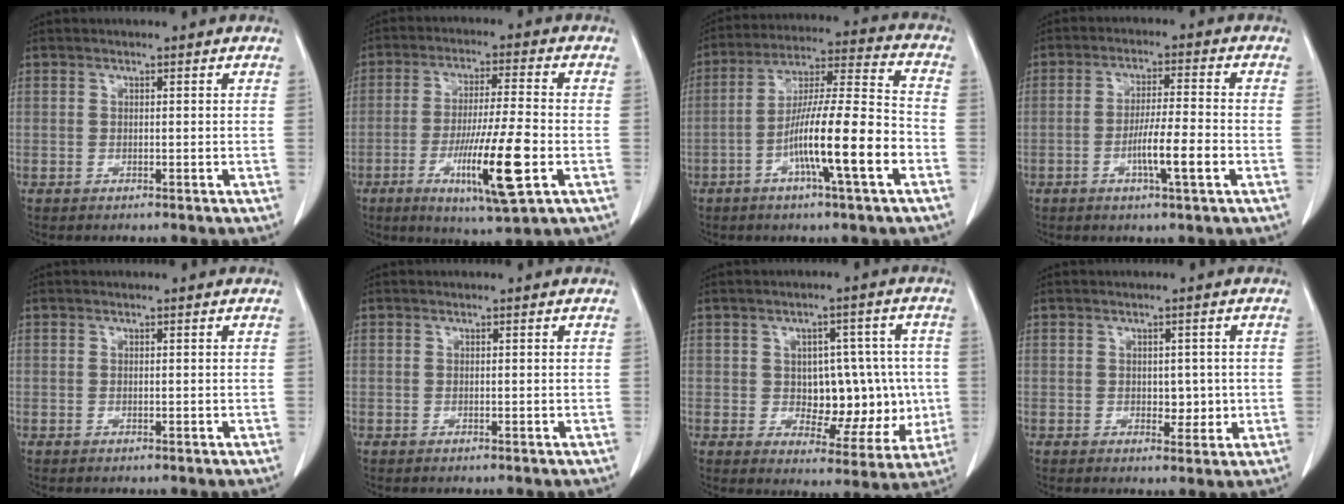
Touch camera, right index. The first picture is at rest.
{"total": 13.2, "force": [-4.3, 0.3, 12.4], "torque": [-0.227, -0.024, -0.071]}
{"total": 15.2, "force": [-5.4, 0.4, 14.2], "torque": [-0.250, 0.002, -0.094]}
{"total": 7.3, "force": [-2.5, 0.0, 6.9], "torque": [-0.119, -0.005, -0.044]}
{"total": 0.0}
{"total": 0.0}
{"total": 11.4, "force": [-0.1, 6.5, 9.3], "torque": [-0.105, 0.022, 0.017]}
{"total": 3.2, "force": [-0.1, 2.0, 2.5], "torque": [-0.027, -0.001, 0.005]}